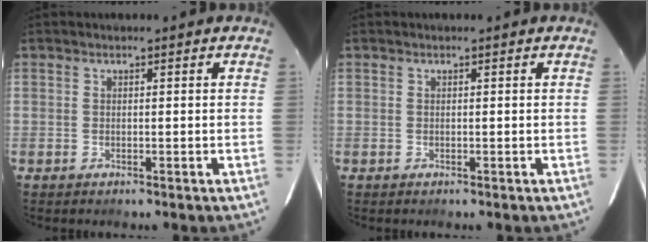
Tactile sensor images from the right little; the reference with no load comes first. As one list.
[{"total": 0.0}]